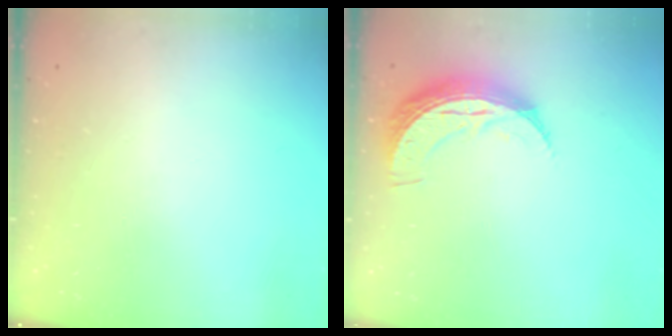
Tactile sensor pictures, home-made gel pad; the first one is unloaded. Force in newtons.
{"total": 8.7, "press": 8.7, "slide": 0.7}